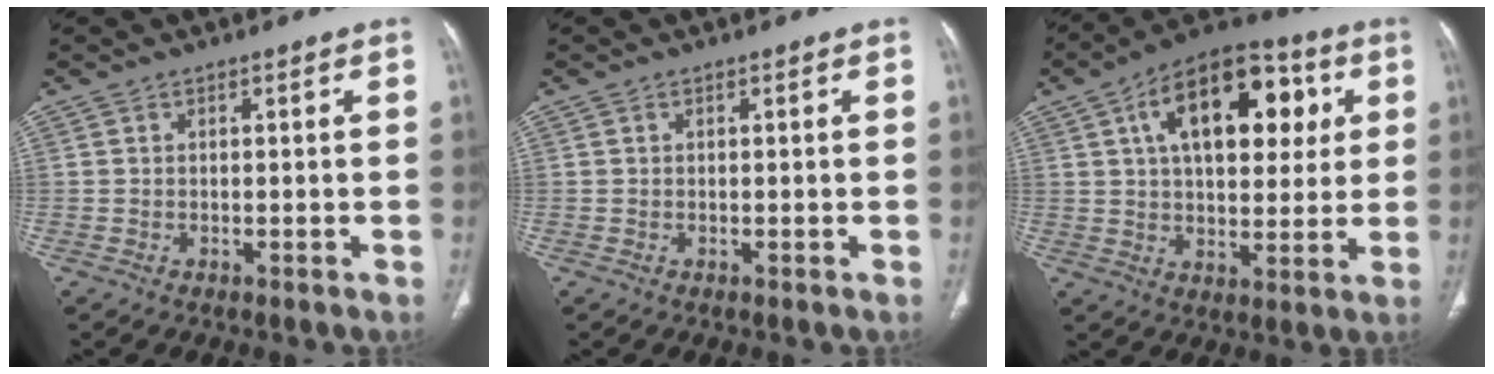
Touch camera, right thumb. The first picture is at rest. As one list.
[{"total": 0.0}, {"total": 20.5, "force": [6.2, 11.3, 16.0], "torque": [-0.204, 0.007, 0.089]}]